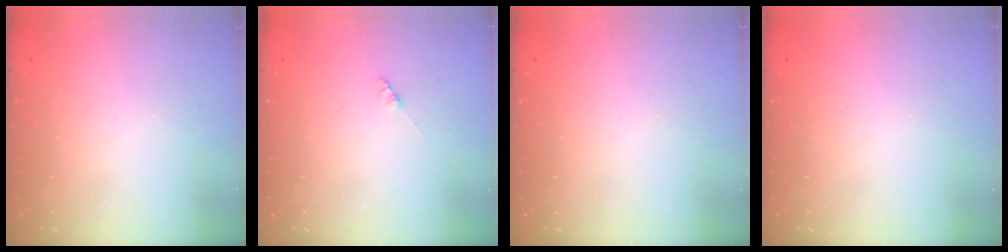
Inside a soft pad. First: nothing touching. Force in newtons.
{"total": 1.4, "press": 1.4, "slide": 0.2}
{"total": 0.0}
{"total": 0.0}